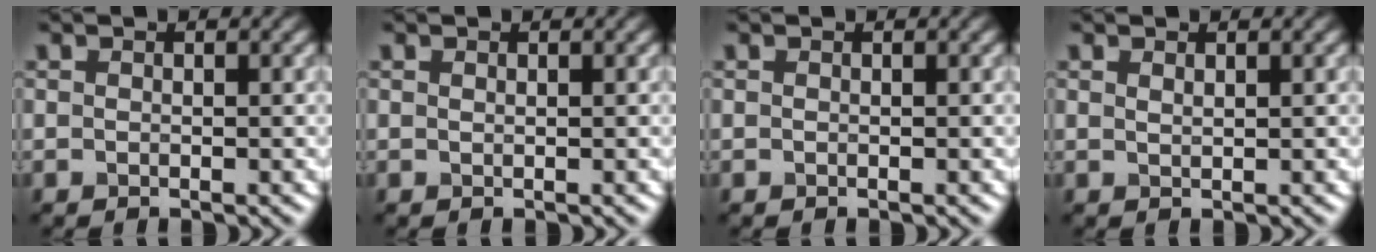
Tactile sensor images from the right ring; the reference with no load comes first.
{"total": 0.0}
{"total": 0.0}
{"total": 0.6, "force": [0.5, 0.1, 0.3], "torque": [-0.004, -0.001, 0.010]}